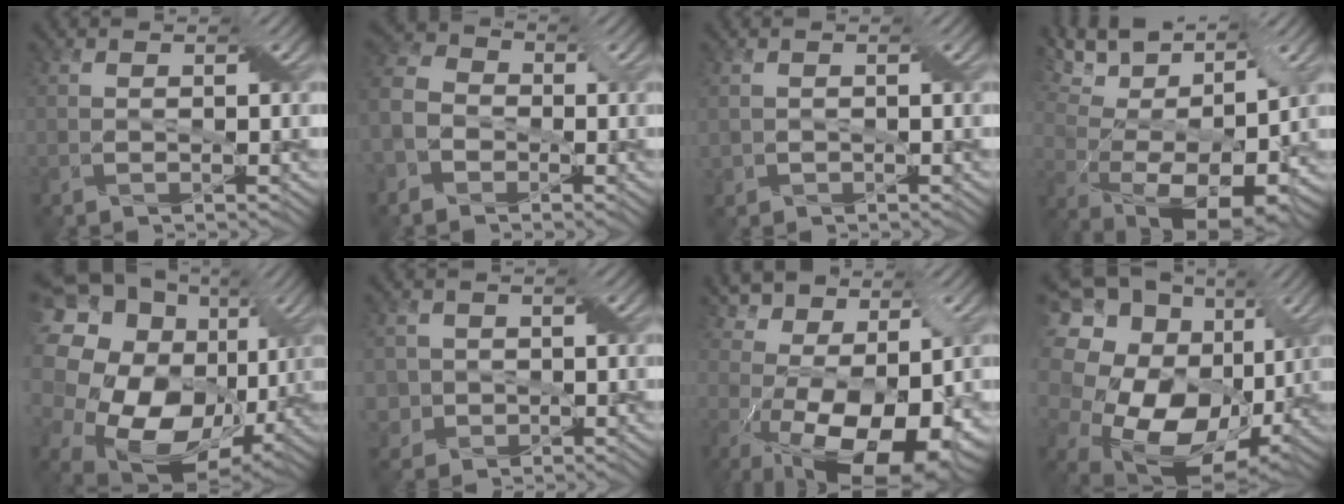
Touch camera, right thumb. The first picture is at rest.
{"total": 6.0, "force": [-2.8, 4.4, 2.9], "torque": [-0.090, -0.002, -0.076]}
{"total": 1.1, "force": [-0.2, 1.0, 0.1], "torque": [-0.005, -0.004, -0.004]}
{"total": 15.4, "force": [8.1, 6.4, 11.4], "torque": [-0.228, 0.038, 0.133]}
{"total": 21.6, "force": [3.7, 16.9, 12.9], "torque": [-0.308, -0.001, 0.083]}
{"total": 3.4, "force": [-0.6, 3.3, 0.4], "torque": [-0.008, 0.007, -0.025]}
{"total": 15.7, "force": [1.1, 9.0, 12.8], "torque": [-0.221, -0.017, 0.048]}
{"total": 20.2, "force": [1.8, 16.3, 11.8], "torque": [-0.268, -0.014, 0.055]}